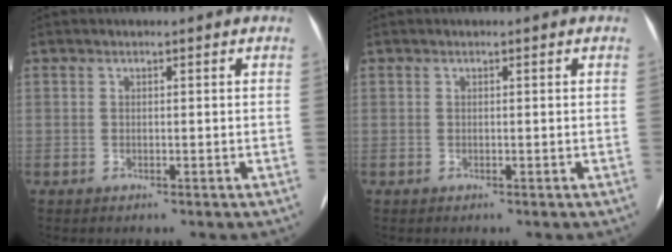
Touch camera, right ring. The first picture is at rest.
{"total": 0.0}